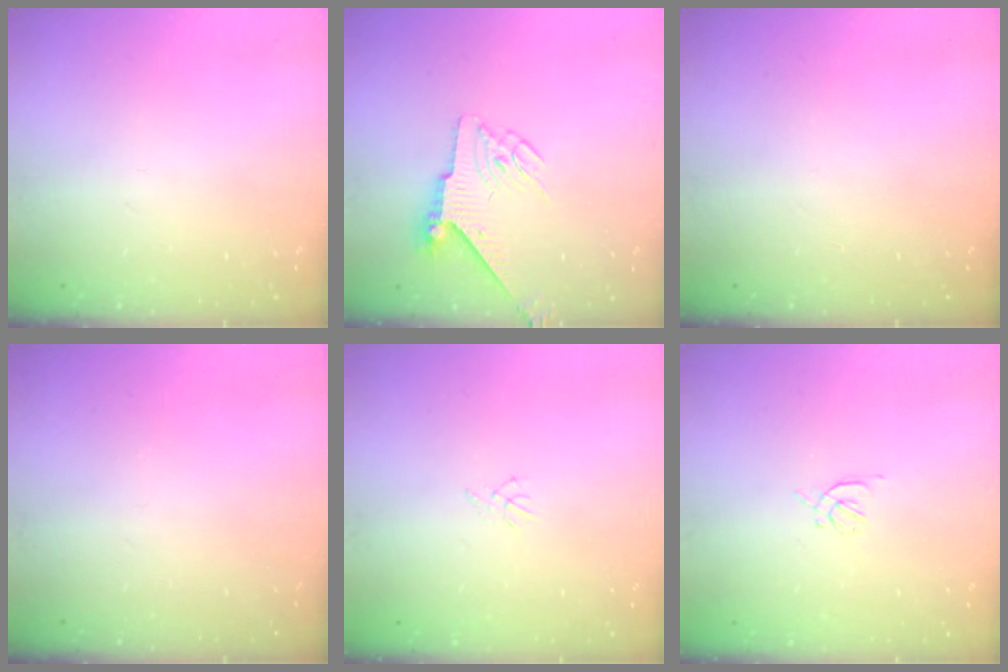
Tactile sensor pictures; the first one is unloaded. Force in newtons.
{"total": 6.0, "press": 5.9, "slide": 1.0}
{"total": 0.0}
{"total": 0.0}
{"total": 0.5, "press": 0.4, "slide": 0.3}
{"total": 1.2, "press": 1.2, "slide": 0.4}